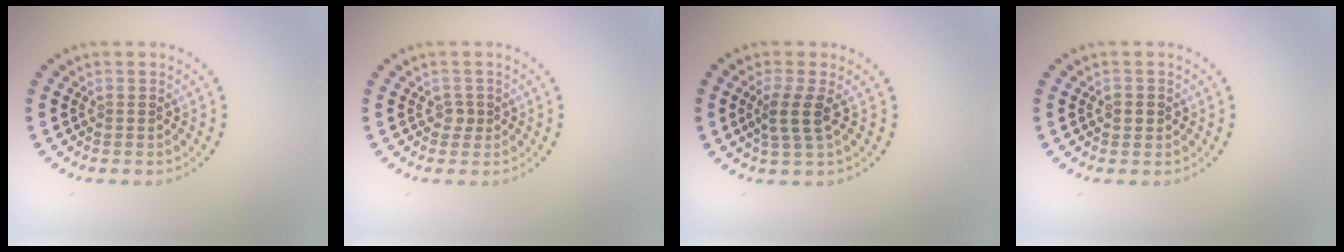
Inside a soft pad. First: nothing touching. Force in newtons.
{"total": 0.9, "press": 0.7, "slide": 0.5}
{"total": 2.5, "press": 2.0, "slide": 1.5}
{"total": 1.2, "press": 1.1, "slide": 0.3}